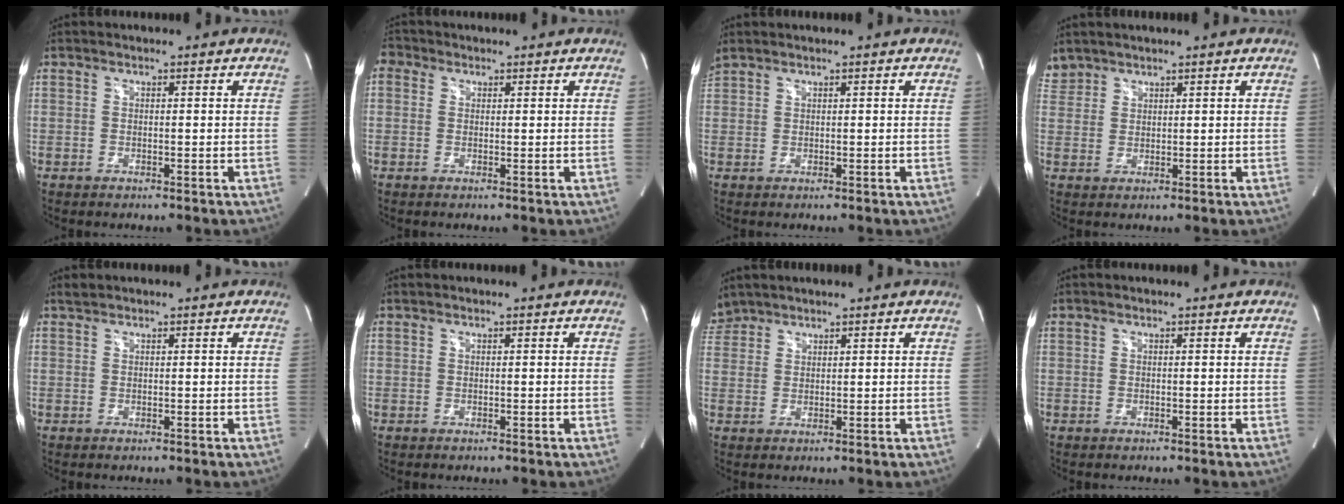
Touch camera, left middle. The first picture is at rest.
{"total": 2.3, "force": [0.9, 2.0, 0.7], "torque": [-0.012, 0.013, 0.014]}
{"total": 1.6, "force": [1.5, -0.1, 0.4], "torque": [-0.031, 0.025, 0.042]}
{"total": 2.9, "force": [2.7, 1.1, -0.2], "torque": [0.003, 0.015, 0.056]}
{"total": 0.6, "force": [0.6, 0.1, 0.0], "torque": [-0.006, 0.008, 0.017]}
{"total": 0.0}
{"total": 3.1, "force": [3.0, 0.8, -0.3], "torque": [0.001, 0.014, 0.065]}
{"total": 0.0}